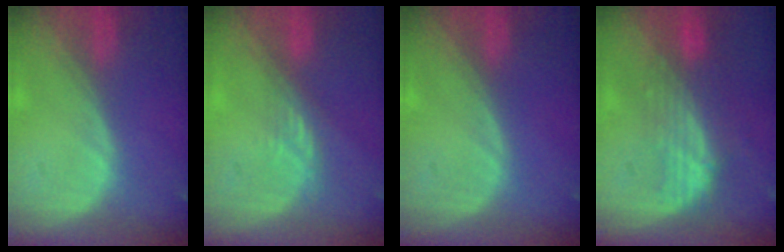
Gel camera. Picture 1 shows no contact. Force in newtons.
{"total": 2.5, "press": 2.1, "slide": 1.4}
{"total": 0.0}
{"total": 7.5, "press": 6.9, "slide": 2.8}